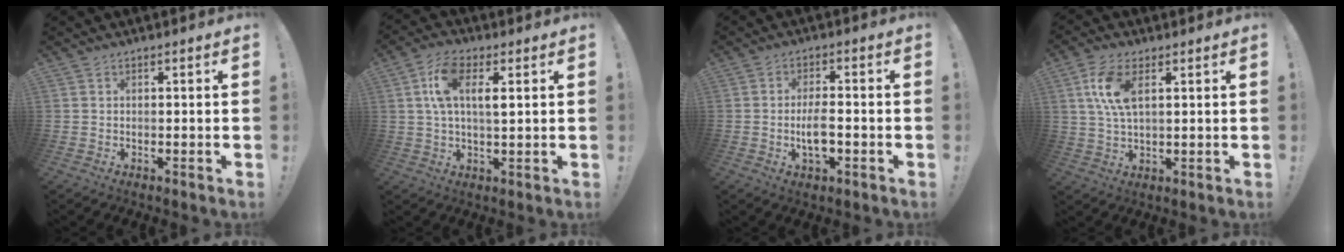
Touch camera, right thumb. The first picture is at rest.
{"total": 9.3, "force": [3.2, 3.6, 8.0], "torque": [-0.147, -0.004, 0.056]}
{"total": 6.8, "force": [-1.6, 2.8, 6.0], "torque": [-0.114, 0.001, -0.030]}
{"total": 9.5, "force": [3.0, 4.4, 7.9], "torque": [-0.165, -0.002, 0.052]}